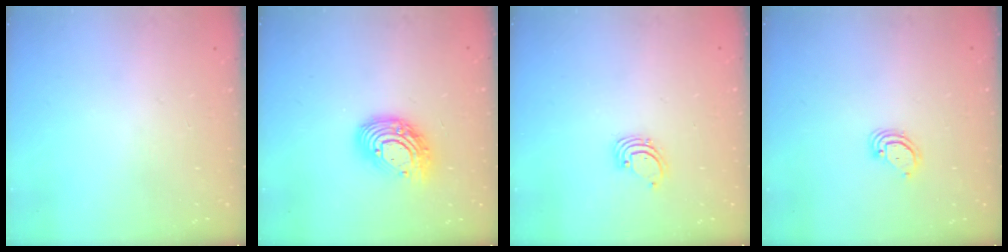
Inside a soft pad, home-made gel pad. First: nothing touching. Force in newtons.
{"total": 12.4, "press": 12.4, "slide": 1.1}
{"total": 1.4, "press": 1.4, "slide": 0.1}
{"total": 3.6, "press": 3.6, "slide": 0.3}